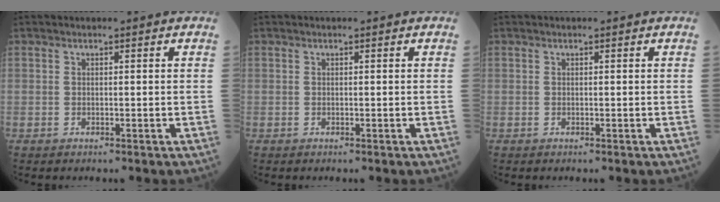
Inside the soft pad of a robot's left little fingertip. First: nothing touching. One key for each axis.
{"total": 0.0}
{"total": 0.0}